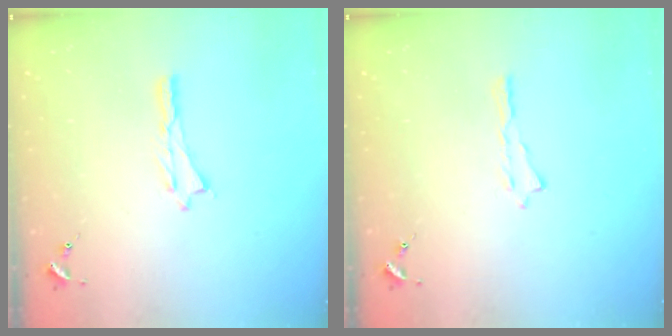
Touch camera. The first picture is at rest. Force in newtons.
{"total": 0.0}